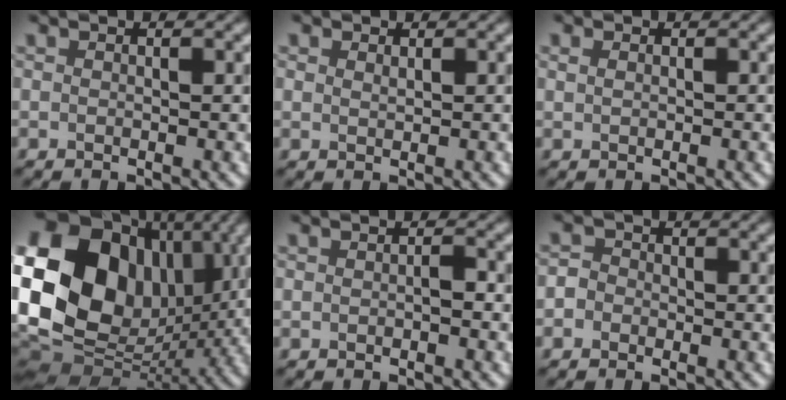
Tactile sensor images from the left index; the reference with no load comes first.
{"total": 0.7, "force": [0.6, 0.4, -0.1], "torque": [0.002, -0.003, 0.012]}
{"total": 0.6, "force": [0.2, 0.6, 0.1], "torque": [0.001, -0.001, 0.004]}
{"total": 19.4, "force": [3.0, 14.9, 12.0], "torque": [-0.265, 0.012, 0.061]}
{"total": 0.7, "force": [-0.3, 0.4, 0.6], "torque": [-0.010, 0.001, -0.005]}
{"total": 2.4, "force": [-0.9, 2.1, 0.4], "torque": [0.017, 0.015, -0.041]}